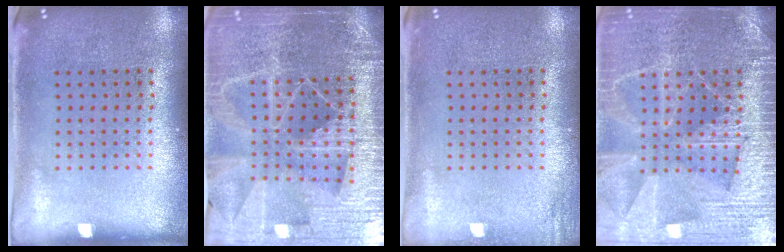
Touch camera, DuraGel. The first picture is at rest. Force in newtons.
{"total": 5.7, "press": 5.0, "slide": 2.8}
{"total": 1.2, "press": 1.2, "slide": 0.3}
{"total": 6.6, "press": 6.5, "slide": 0.9}